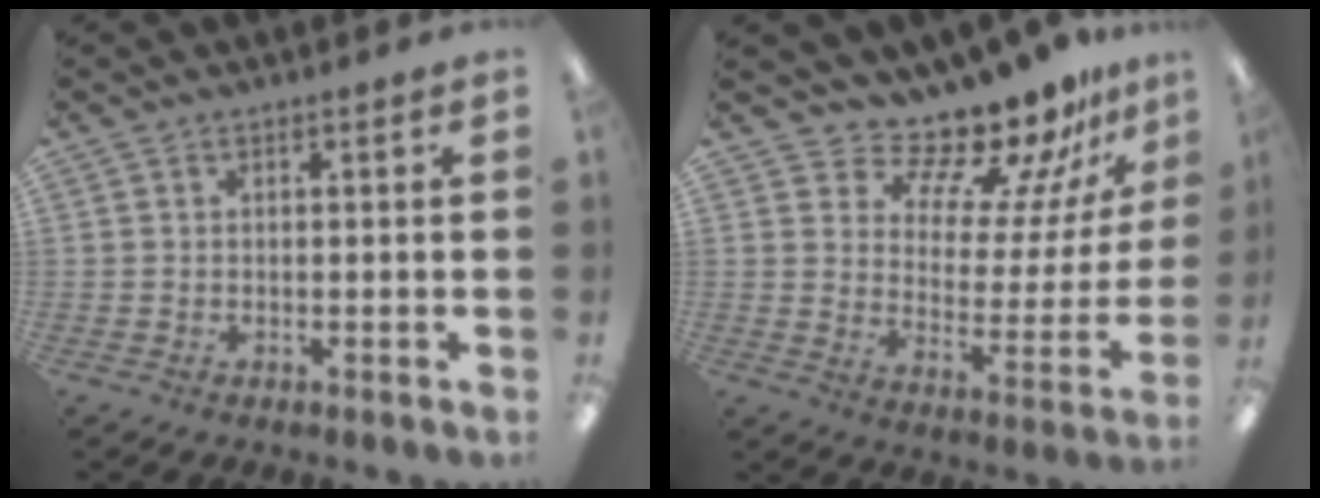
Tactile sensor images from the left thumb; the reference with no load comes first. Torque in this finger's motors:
{"motor_torque": [0.30, 0.23, 0.01, -0.57, 0.02]}